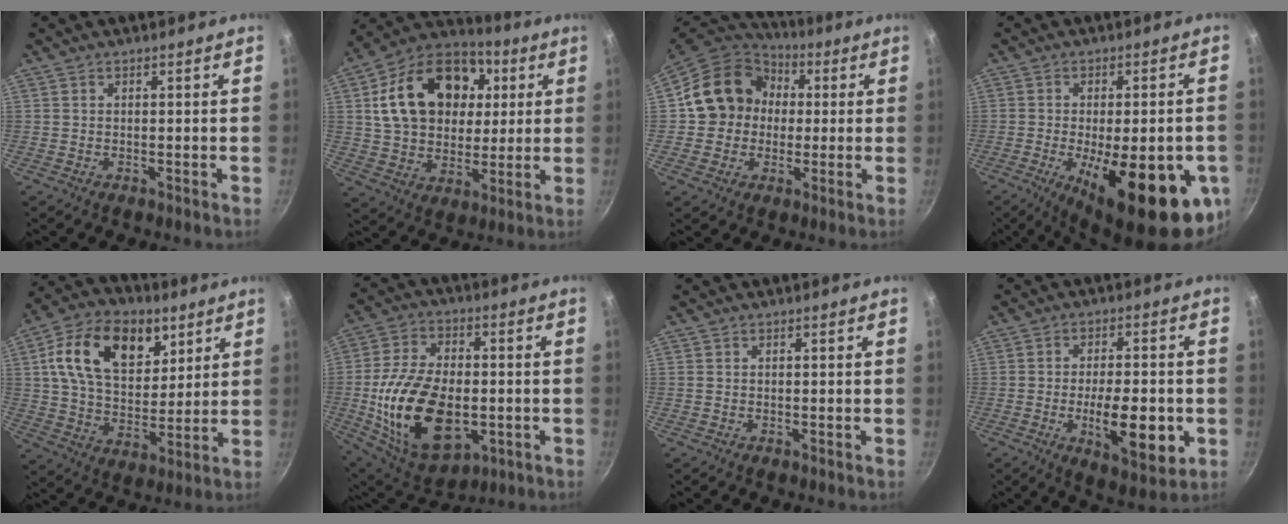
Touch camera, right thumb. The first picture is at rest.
{"total": 22.7, "force": [5.6, 16.5, 14.6], "torque": [-0.226, 0.015, 0.090]}
{"total": 15.6, "force": [1.5, 13.7, 7.3], "torque": [-0.094, 0.035, 0.012]}
{"total": 22.7, "force": [-7.1, 7.8, 20.1], "torque": [-0.252, -0.004, -0.089]}
{"total": 19.8, "force": [8.0, 12.5, 13.1], "torque": [-0.193, -0.019, 0.129]}
{"total": 22.2, "force": [-3.4, 13.4, 17.4], "torque": [-0.313, 0.012, -0.043]}
{"total": 0.0}
{"total": 13.4, "force": [-3.0, 5.2, 11.9], "torque": [-0.161, -0.003, -0.039]}